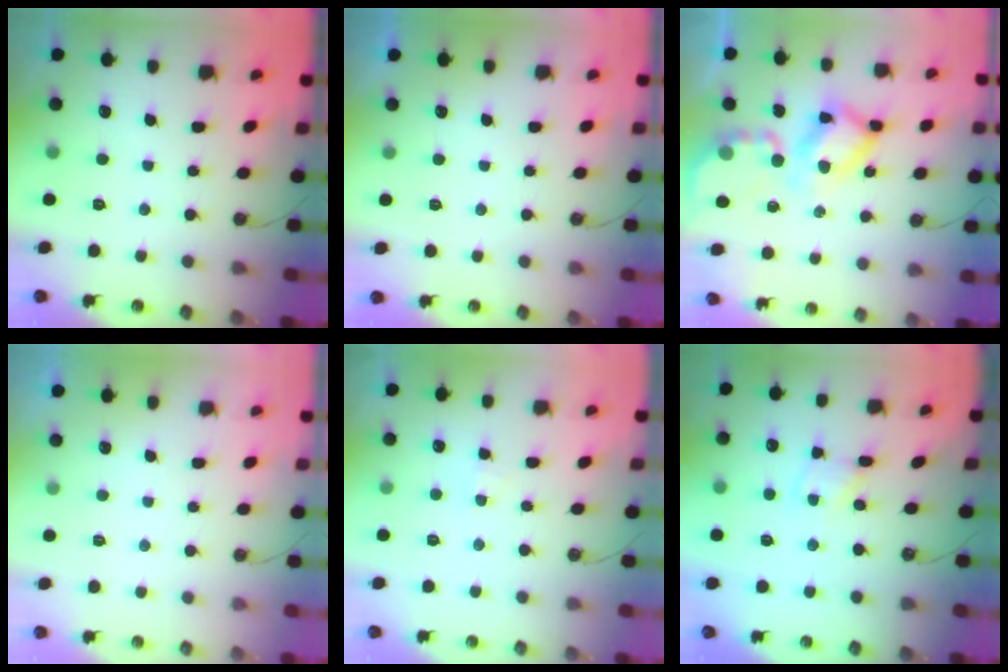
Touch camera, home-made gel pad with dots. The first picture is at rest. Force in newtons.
{"total": 0.0}
{"total": 18.0, "press": 18.0, "slide": 1.5}
{"total": 0.0}
{"total": 3.0, "press": 2.9, "slide": 0.5}
{"total": 1.4, "press": 1.4, "slide": 0.1}